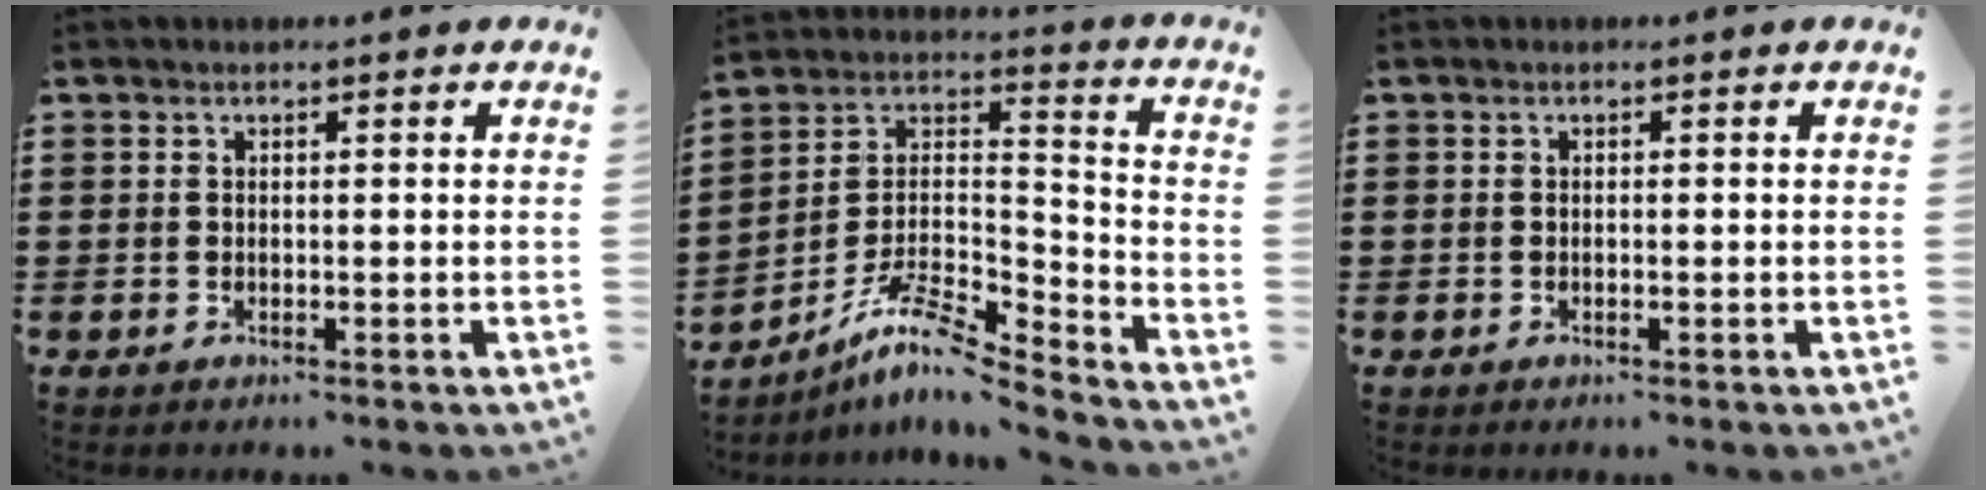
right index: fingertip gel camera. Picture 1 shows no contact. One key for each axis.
{"total": 9.1, "fx": -7.7, "fy": 1.5, "fz": 4.5, "tx": -0.098, "ty": 0.008, "tz": -0.157}
{"total": 0.0}